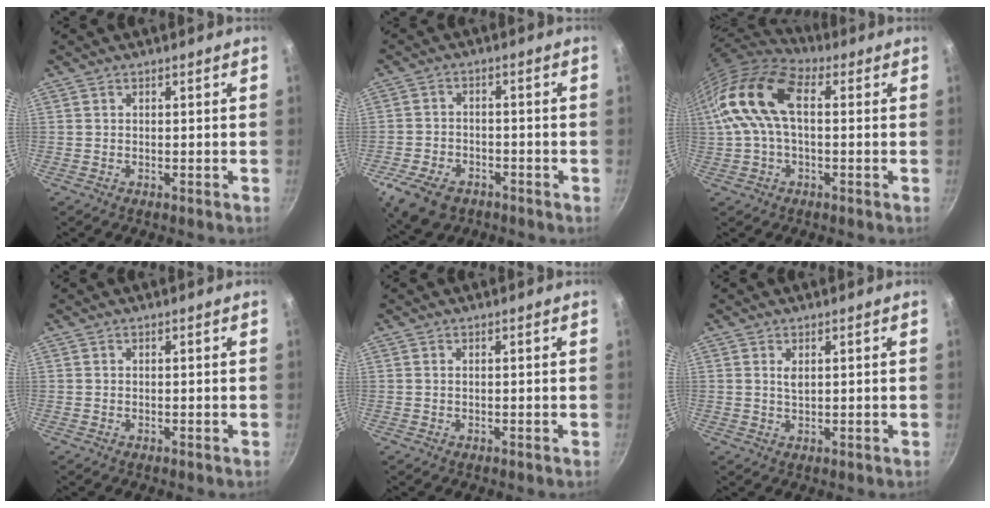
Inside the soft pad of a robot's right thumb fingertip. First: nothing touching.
{"total": 9.4, "force": [-5.3, 5.9, 5.1], "torque": [-0.095, 0.020, -0.093]}
{"total": 16.2, "force": [2.3, 9.0, 13.2], "torque": [-0.253, 0.030, 0.025]}
{"total": 0.0}
{"total": 0.0}
{"total": 1.7, "force": [0.7, 0.8, 1.3], "torque": [-0.025, -0.003, 0.014]}